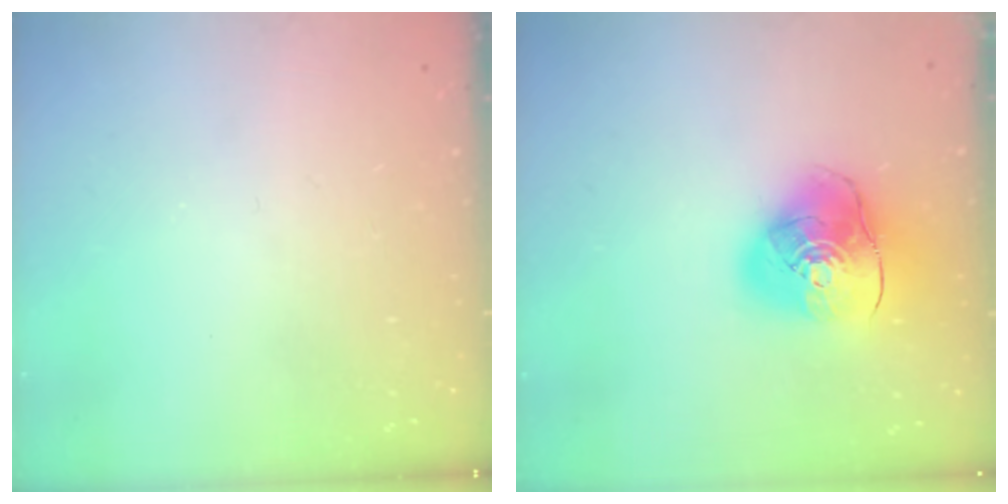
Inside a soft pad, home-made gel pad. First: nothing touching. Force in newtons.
{"total": 15.1, "press": 14.9, "slide": 2.2}